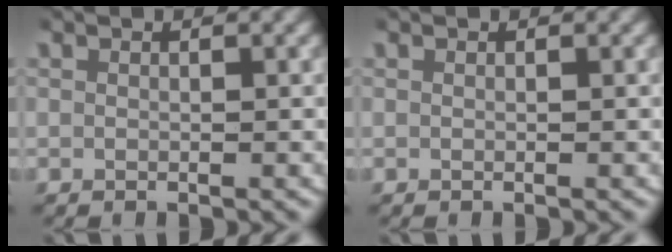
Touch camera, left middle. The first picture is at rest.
{"total": 0.0}